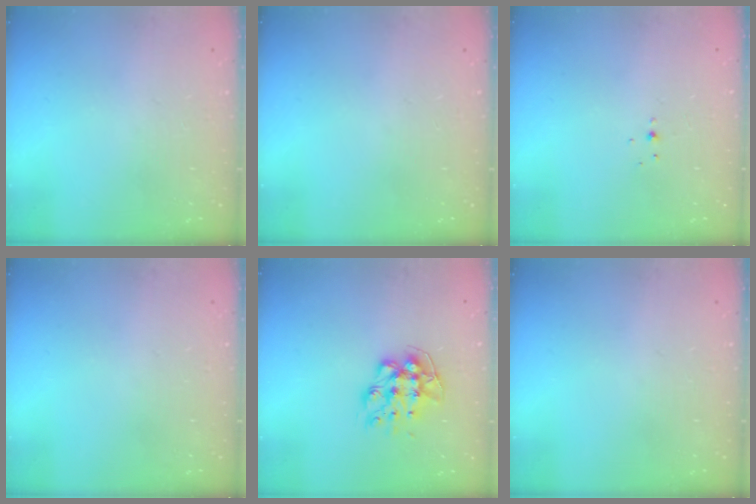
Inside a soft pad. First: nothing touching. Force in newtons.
{"total": 0.0}
{"total": 3.2, "press": 3.1, "slide": 0.9}
{"total": 0.0}
{"total": 10.0, "press": 9.9, "slide": 0.7}
{"total": 0.0}